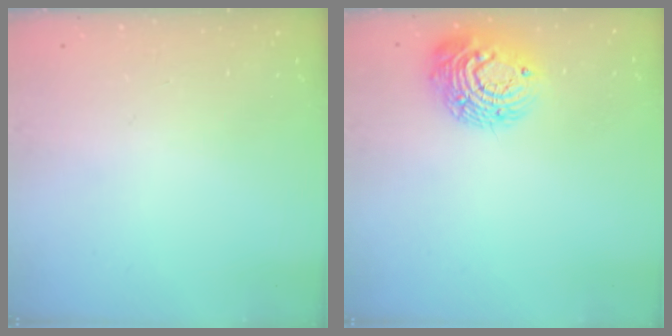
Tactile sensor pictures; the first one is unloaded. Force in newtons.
{"total": 12.2, "press": 12.2, "slide": 0.8}